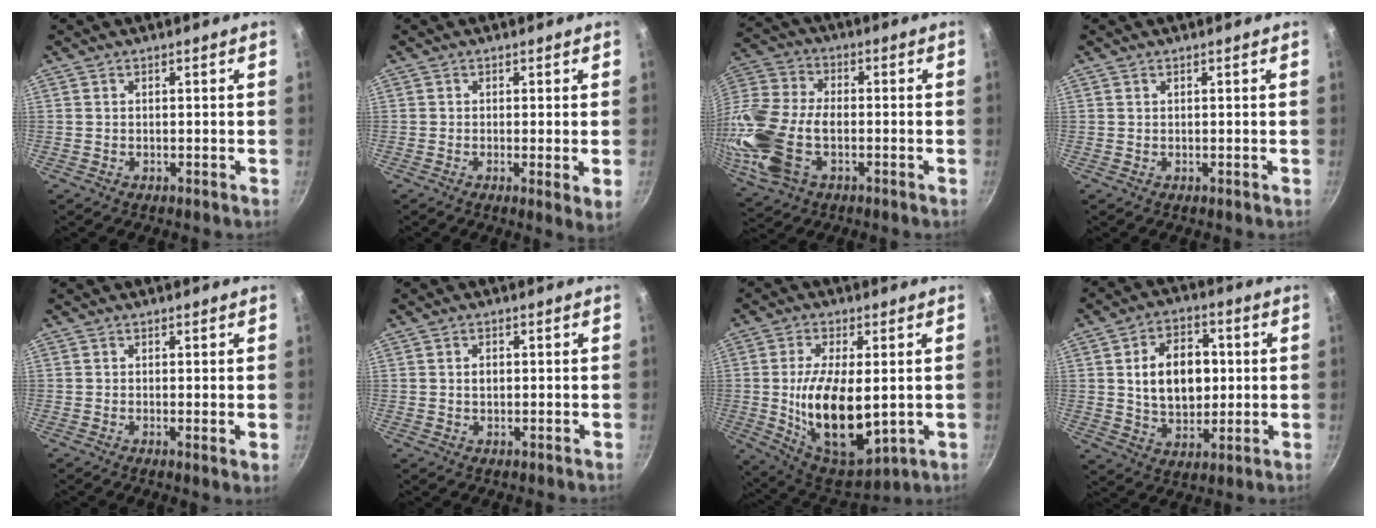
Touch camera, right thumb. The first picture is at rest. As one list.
[{"total": 3.3, "force": [-0.2, 0.4, 3.3], "torque": [-0.052, -0.018, -0.007]}, {"total": 18.7, "force": [-4.1, 11.4, 14.2], "torque": [-0.312, 0.020, -0.086]}, {"total": 0.0}, {"total": 1.4, "force": [0.1, 0.3, 1.3], "torque": [-0.020, -0.014, -0.005]}, {"total": 2.0, "force": [0.3, 1.4, 1.4], "torque": [-0.017, 0.005, 0.003]}, {"total": 17.8, "force": [-0.7, 8.3, 15.7], "torque": [-0.266, -0.013, 0.005]}, {"total": 13.8, "force": [1.6, 9.6, 9.9], "torque": [-0.121, 0.001, 0.027]}]